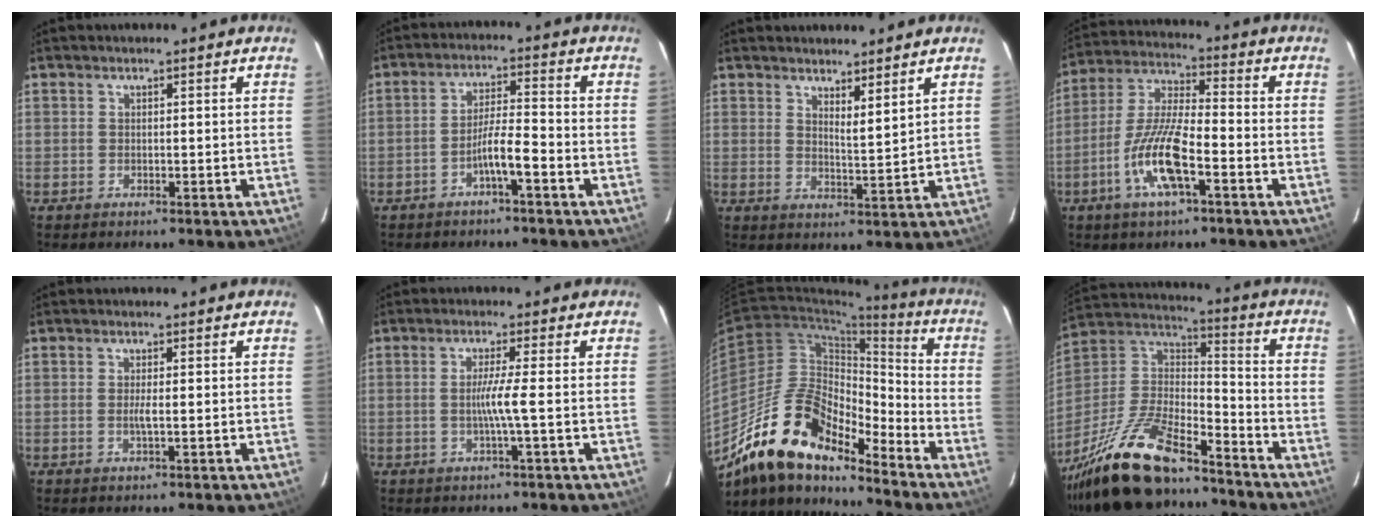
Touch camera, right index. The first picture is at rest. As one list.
[{"total": 5.3, "force": [-2.7, 0.2, 4.5], "torque": [-0.082, 0.012, -0.050]}, {"total": 3.2, "force": [2.5, 0.2, 2.0], "torque": [-0.041, -0.019, 0.048]}, {"total": 11.8, "force": [-4.8, 2.3, 10.5], "torque": [-0.219, -0.001, -0.092]}, {"total": 1.6, "force": [-0.2, 0.0, 1.6], "torque": [-0.035, -0.002, -0.005]}, {"total": 3.1, "force": [-0.6, -0.8, 3.0], "torque": [-0.055, -0.002, -0.012]}, {"total": 17.4, "force": [-13.8, 5.7, 9.0], "torque": [-0.156, 0.025, -0.250]}, {"total": 22.2, "force": [-17.3, 6.3, 12.5], "torque": [-0.277, -0.010, -0.320]}]